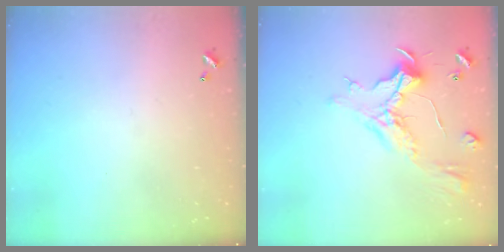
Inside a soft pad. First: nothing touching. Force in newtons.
{"total": 1.1, "press": 0.5, "slide": 1.0}